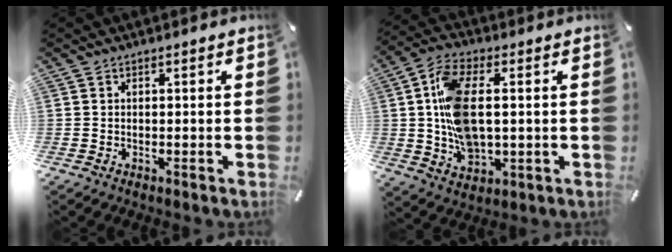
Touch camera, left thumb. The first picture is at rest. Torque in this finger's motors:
{"motor_torque": [0.71, 0.56, 0.64, 0.14, 0.26]}